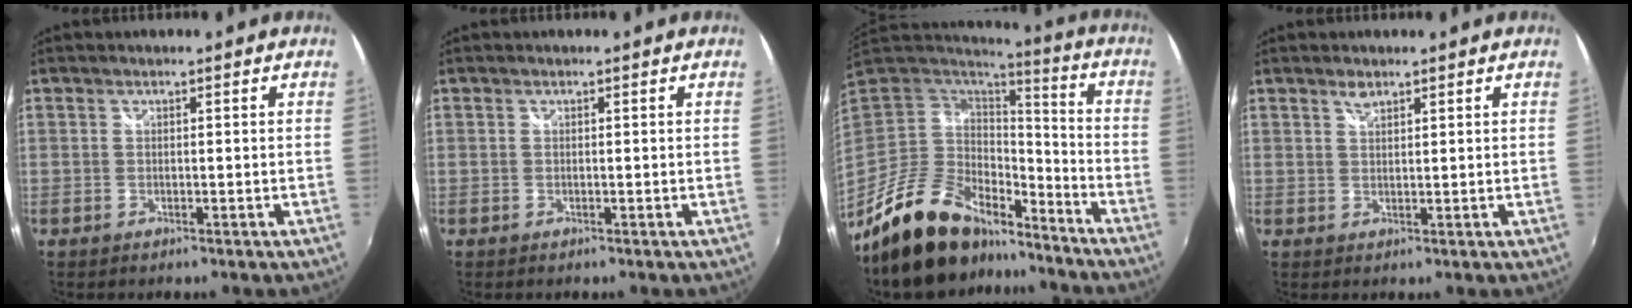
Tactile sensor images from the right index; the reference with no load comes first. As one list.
[{"total": 0.0}, {"total": 20.3, "force": [-15.3, 9.0, 9.9], "torque": [-0.203, -0.003, -0.253]}, {"total": 1.7, "force": [1.3, 0.7, 0.9], "torque": [-0.013, 0.003, 0.023]}]